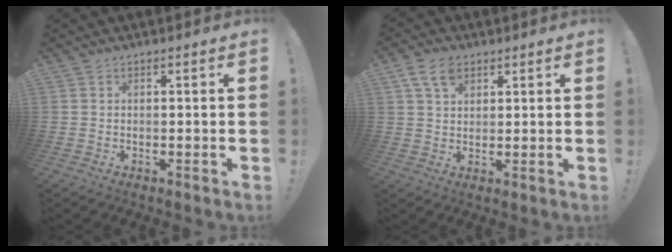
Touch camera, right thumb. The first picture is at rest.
{"total": 7.2, "force": [3.7, 4.7, 4.0], "torque": [-0.070, -0.004, 0.071]}